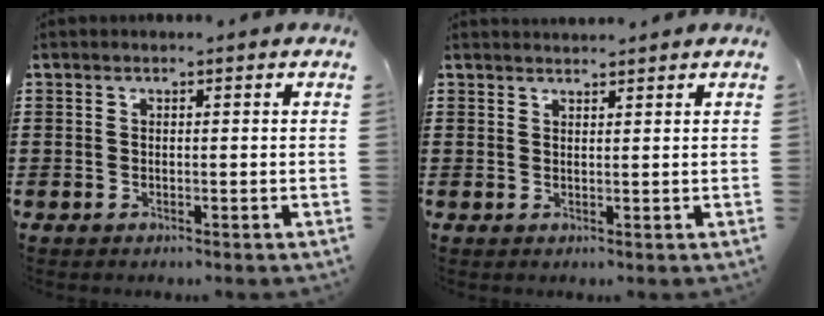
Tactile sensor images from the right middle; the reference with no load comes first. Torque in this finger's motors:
{"motor_torque": [0.00, 0.00, 0.00, 0.00]}